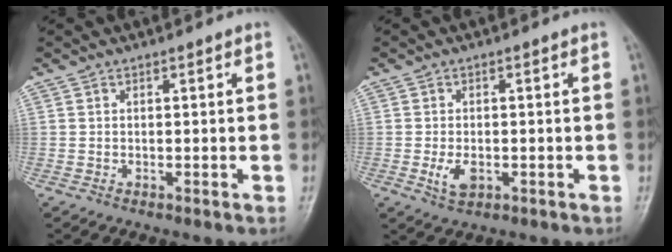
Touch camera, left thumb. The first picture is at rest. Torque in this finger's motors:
{"motor_torque": [-0.14, 0.34, 0.63, 0.28, 0.04]}